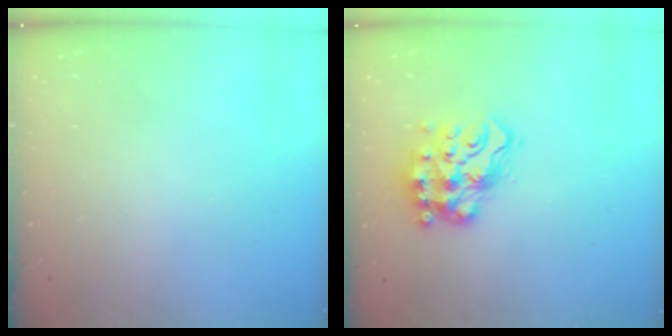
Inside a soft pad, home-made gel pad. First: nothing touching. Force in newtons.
{"total": 14.5, "press": 14.3, "slide": 1.9}